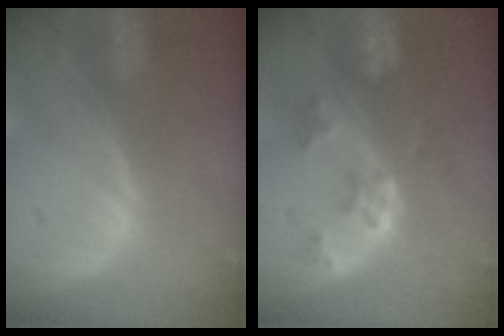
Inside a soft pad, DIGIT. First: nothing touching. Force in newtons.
{"total": 6.0, "press": 5.4, "slide": 2.6}